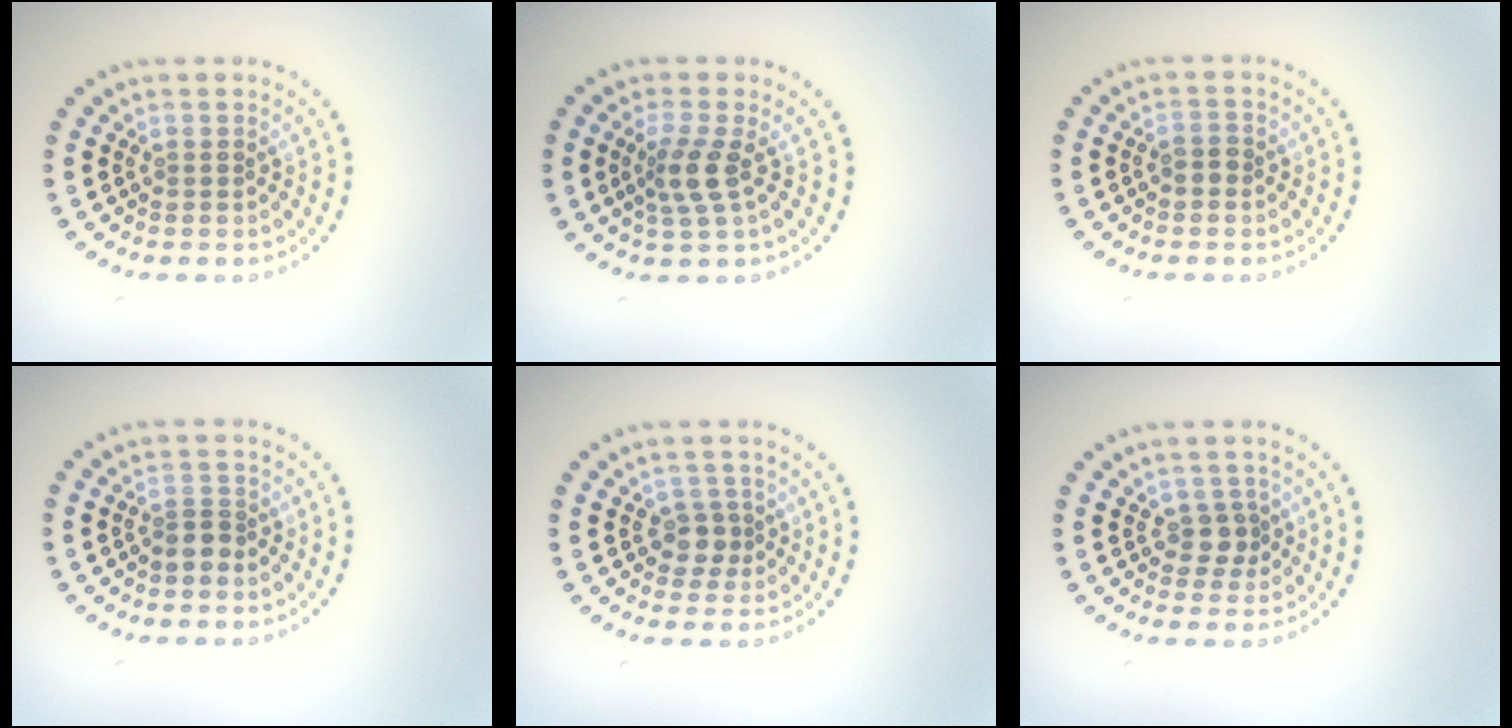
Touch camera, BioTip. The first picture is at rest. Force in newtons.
{"total": 2.8, "press": 2.1, "slide": 1.8}
{"total": 1.1, "press": 1.0, "slide": 0.3}
{"total": 1.9, "press": 1.5, "slide": 1.1}
{"total": 1.9, "press": 1.5, "slide": 1.1}
{"total": 1.8, "press": 1.4, "slide": 1.1}